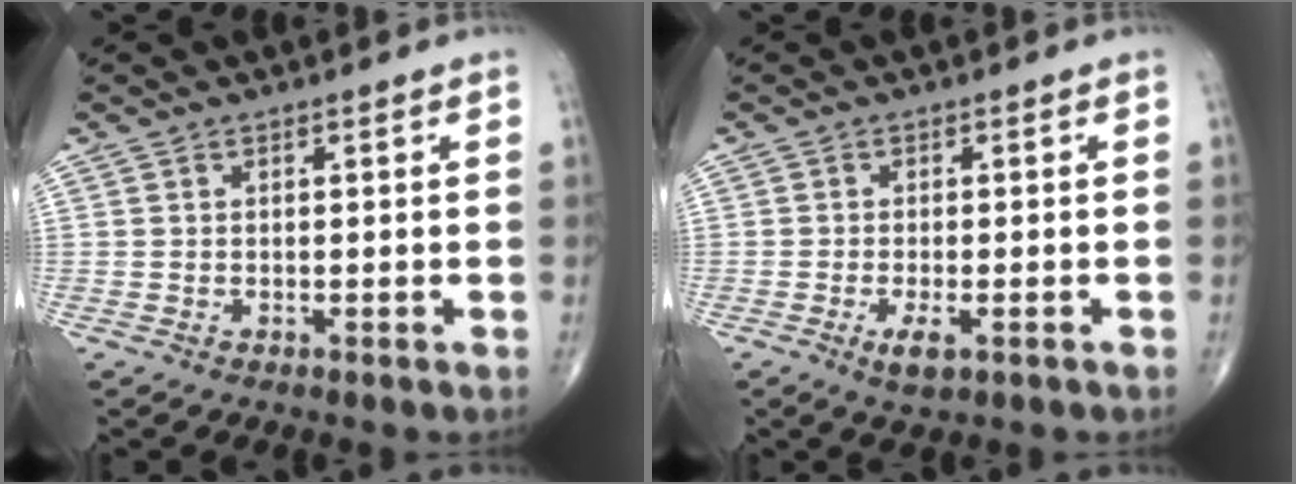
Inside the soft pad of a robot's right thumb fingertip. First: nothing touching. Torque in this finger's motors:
{"motor_torque": [0.10, -0.11, 0.07, 0.31, 0.11]}